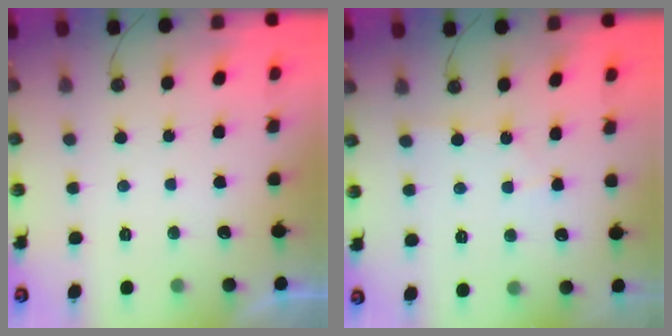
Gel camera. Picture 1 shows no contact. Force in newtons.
{"total": 2.6, "press": 2.6, "slide": 0.3}